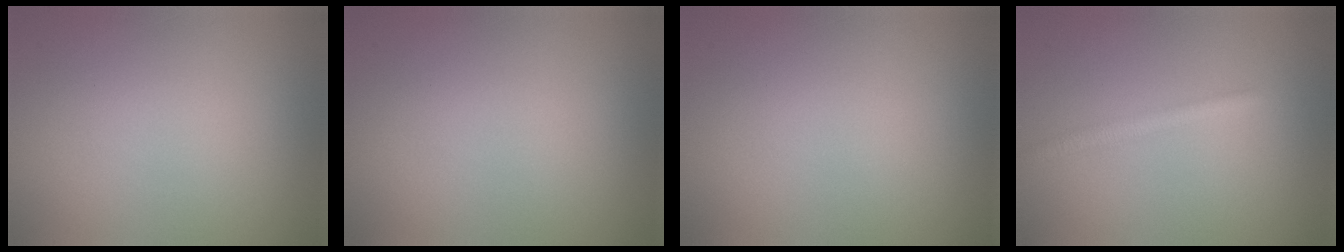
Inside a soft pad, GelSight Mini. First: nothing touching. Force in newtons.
{"total": 0.0}
{"total": 0.0}
{"total": 1.8, "press": 1.8, "slide": 0.0}